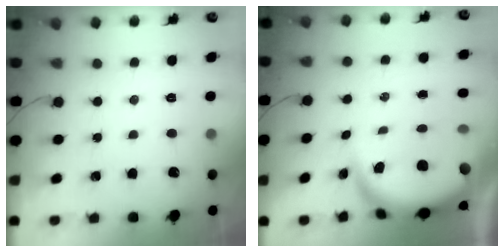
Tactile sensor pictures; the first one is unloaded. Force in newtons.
{"total": 7.0, "press": 7.0, "slide": 0.5}